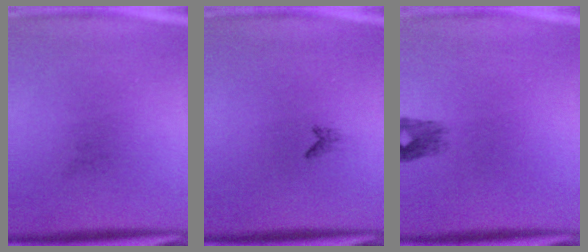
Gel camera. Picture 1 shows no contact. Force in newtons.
{"total": 0.6}
{"total": 2.0}